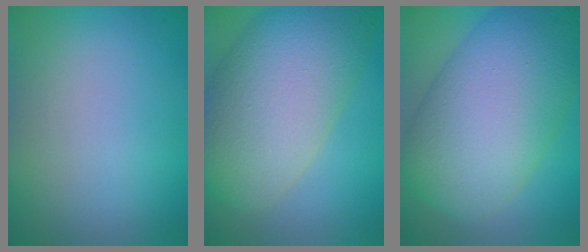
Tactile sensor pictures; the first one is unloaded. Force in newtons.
{"total": 11.4, "press": 11.4, "slide": 0.8}
{"total": 12.8, "press": 12.8, "slide": 0.3}